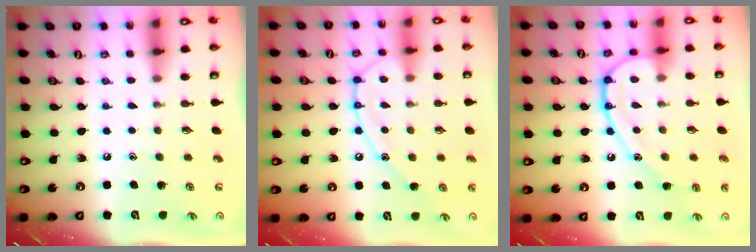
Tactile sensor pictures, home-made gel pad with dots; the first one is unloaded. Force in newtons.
{"total": 13.2, "press": 13.1, "slide": 1.2}
{"total": 13.2, "press": 13.1, "slide": 1.1}